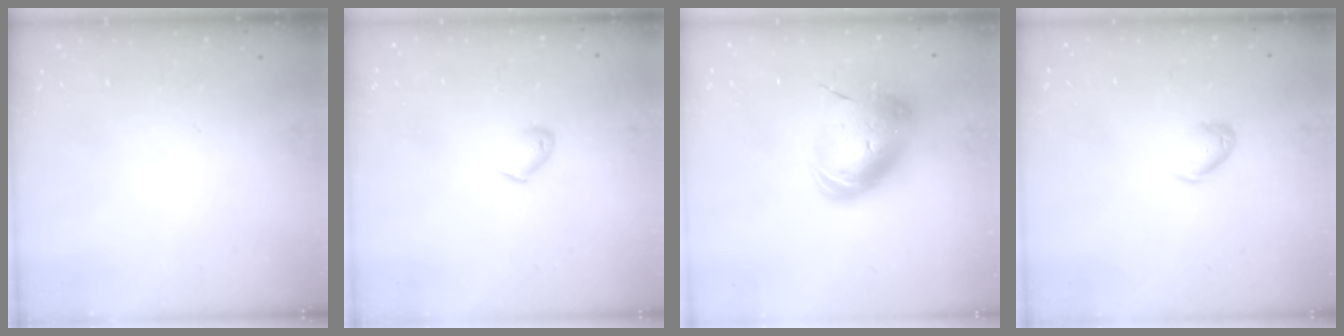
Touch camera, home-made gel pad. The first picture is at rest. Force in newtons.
{"total": 4.2, "press": 4.1, "slide": 0.7}
{"total": 13.0, "press": 12.8, "slide": 2.1}
{"total": 5.3, "press": 5.2, "slide": 0.8}